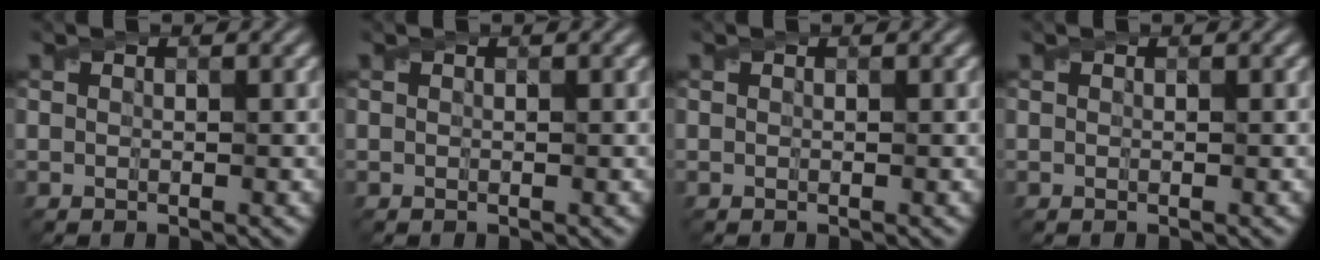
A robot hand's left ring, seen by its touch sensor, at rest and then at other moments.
{"total": 0.0}
{"total": 0.0}
{"total": 0.0}